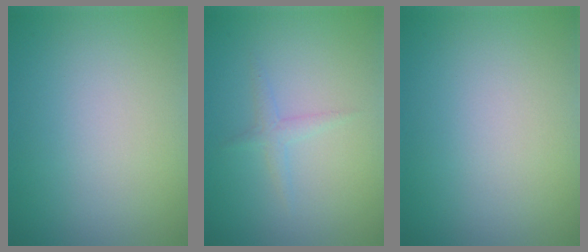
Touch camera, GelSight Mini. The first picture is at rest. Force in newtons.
{"total": 1.2, "press": 1.2, "slide": 0.1}
{"total": 0.0}